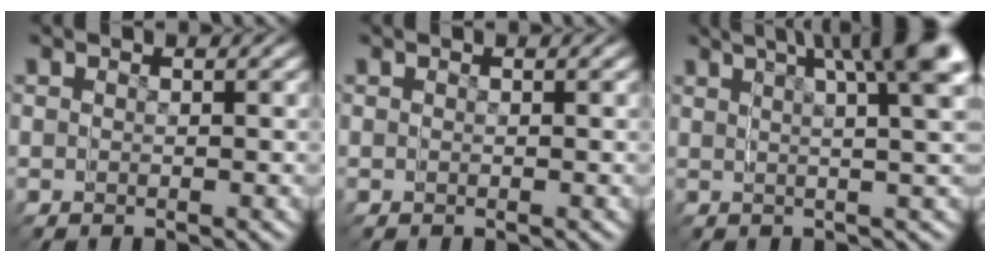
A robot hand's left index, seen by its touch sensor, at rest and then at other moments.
{"total": 0.0}
{"total": 6.1, "force": [2.4, 0.5, 5.6], "torque": [-0.053, 0.028, 0.034]}